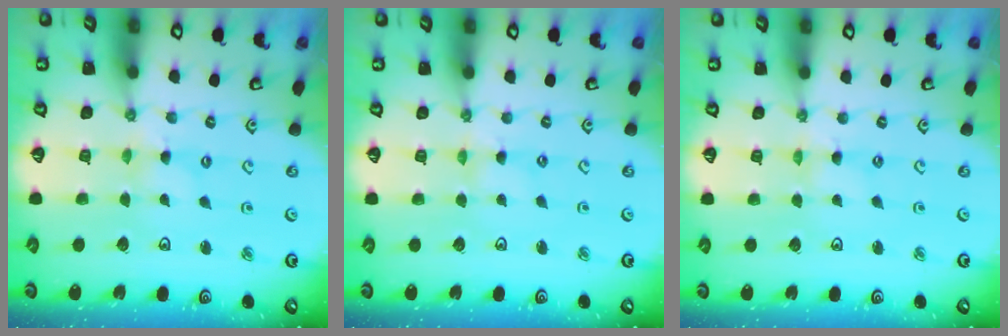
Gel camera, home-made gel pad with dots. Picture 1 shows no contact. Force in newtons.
{"total": 0.0}
{"total": 0.0}